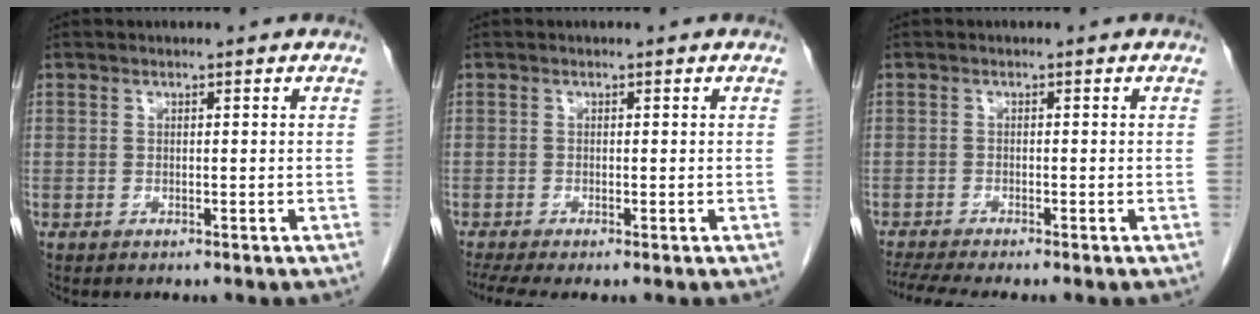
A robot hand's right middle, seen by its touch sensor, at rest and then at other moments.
{"total": 3.6, "force": [-2.5, 0.4, 2.6], "torque": [-0.049, -0.011, -0.046]}
{"total": 5.3, "force": [-4.5, -0.5, 2.8], "torque": [-0.048, -0.010, -0.076]}